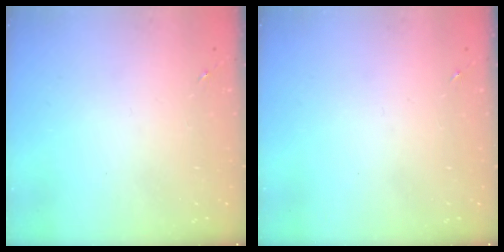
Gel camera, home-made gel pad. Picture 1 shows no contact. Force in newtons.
{"total": 0.0}